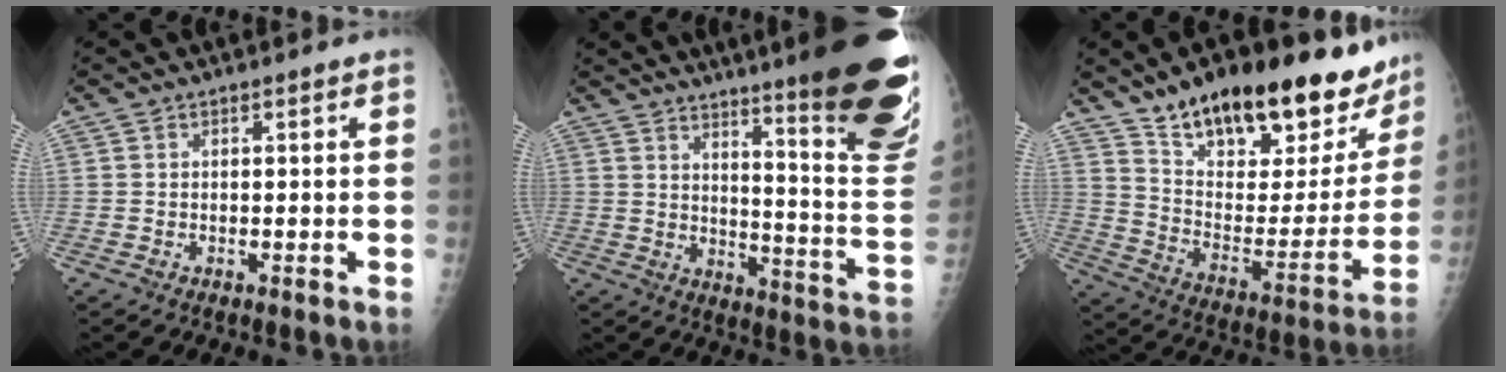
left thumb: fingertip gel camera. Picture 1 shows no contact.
{"total": 26.7, "force": [17.3, 3.3, 20.0], "torque": [-0.212, -0.108, 0.231]}
{"total": 29.1, "force": [21.5, 10.9, 16.4], "torque": [-0.210, -0.076, 0.323]}